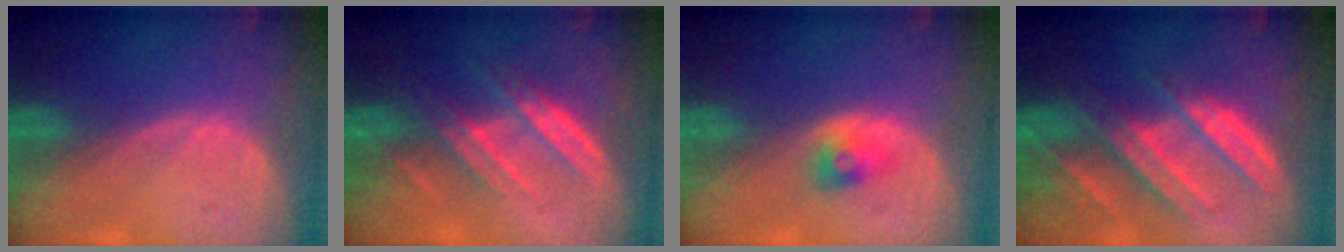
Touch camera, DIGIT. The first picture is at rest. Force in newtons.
{"total": 7.1, "press": 6.5, "slide": 2.8}
{"total": 2.4, "press": 2.3, "slide": 0.8}
{"total": 9.2, "press": 8.3, "slide": 4.0}